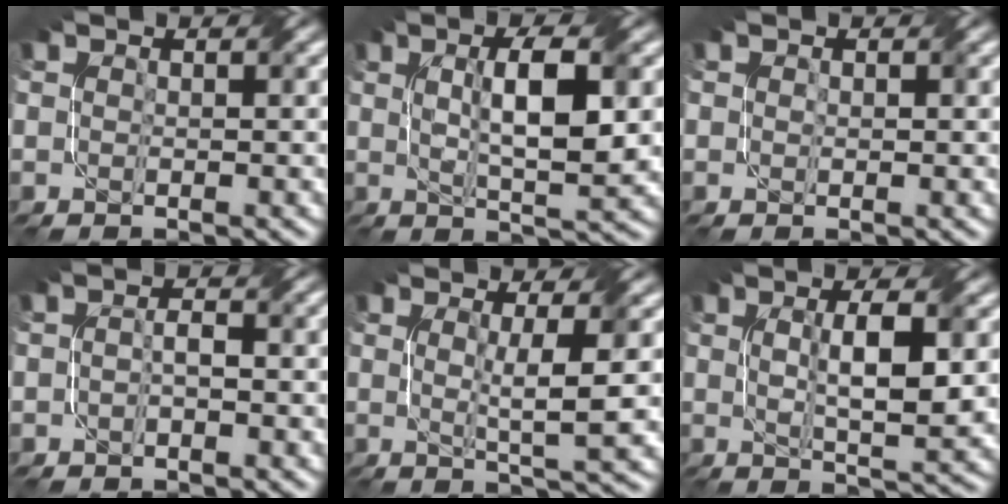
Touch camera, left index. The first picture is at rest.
{"total": 7.1, "force": [1.0, 1.7, 6.9], "torque": [-0.110, 0.005, 0.018]}
{"total": 0.7, "force": [0.2, 0.4, 0.5], "torque": [-0.010, 0.000, 0.005]}
{"total": 1.6, "force": [-0.7, 0.6, 1.3], "torque": [-0.026, 0.003, -0.015]}
{"total": 4.8, "force": [0.4, 0.5, 4.8], "torque": [-0.079, 0.003, 0.009]}
{"total": 6.1, "force": [0.7, 1.2, 5.9], "torque": [-0.095, 0.002, 0.015]}